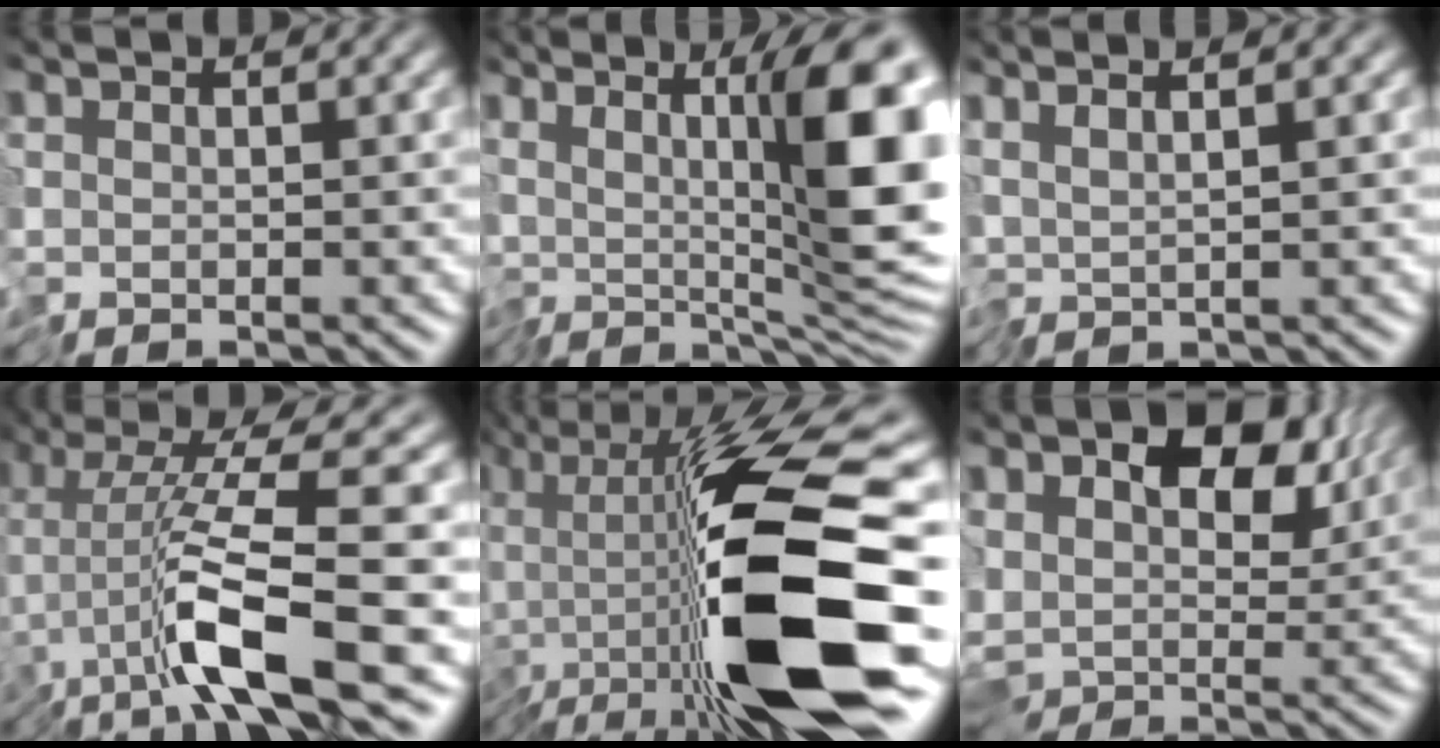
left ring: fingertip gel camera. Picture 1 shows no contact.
{"total": 12.5, "force": [2.5, 4.2, 11.5], "torque": [-0.188, -0.003, 0.037]}
{"total": 1.8, "force": [1.0, -0.2, 1.5], "torque": [-0.032, 0.009, 0.017]}
{"total": 8.3, "force": [-3.9, 0.2, 7.3], "torque": [-0.120, 0.010, -0.078]}
{"total": 14.2, "force": [-4.9, 2.9, 13.0], "torque": [-0.213, 0.002, -0.095]}
{"total": 12.7, "force": [3.5, 8.4, 8.8], "torque": [-0.151, -0.010, 0.070]}